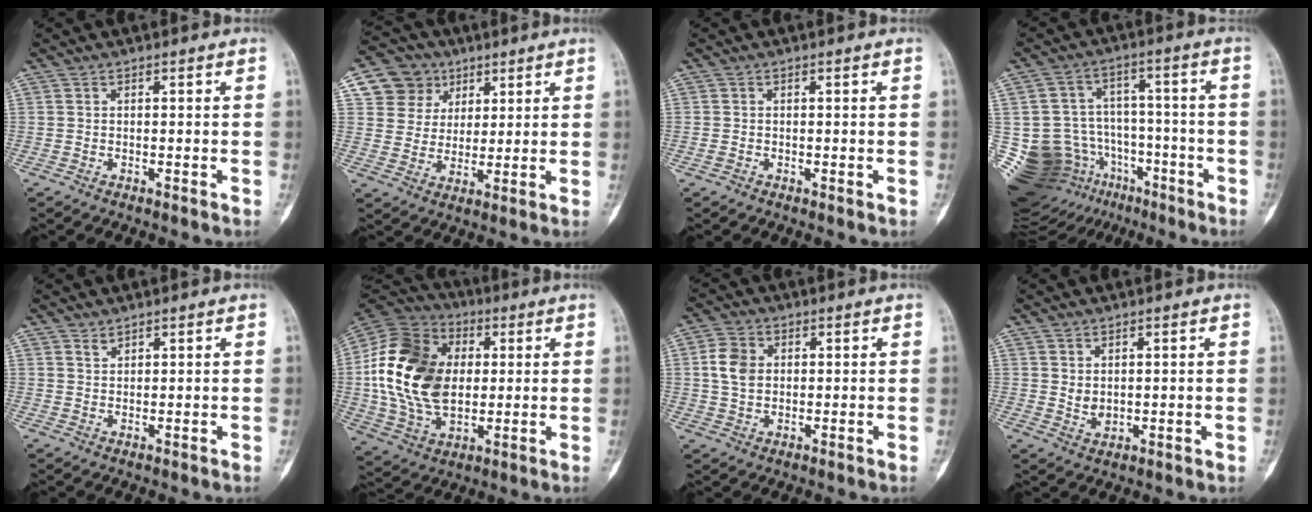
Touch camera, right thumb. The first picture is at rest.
{"total": 9.9, "force": [4.6, 8.6, 1.9], "torque": [0.003, -0.013, 0.084]}
{"total": 0.5, "force": [-0.2, 0.5, 0.1], "torque": [-0.004, 0.001, -0.004]}
{"total": 20.9, "force": [-11.9, 14.4, 9.4], "torque": [-0.174, 0.085, -0.180]}
{"total": 2.5, "force": [1.9, 1.5, 0.4], "torque": [0.008, -0.014, 0.033]}
{"total": 23.1, "force": [2.1, 15.8, 16.6], "torque": [-0.312, 0.000, 0.042]}
{"total": 6.2, "force": [1.0, 4.6, 4.0], "torque": [-0.069, 0.001, 0.017]}
{"total": 2.4, "force": [0.8, 1.7, 1.5], "torque": [-0.018, -0.009, 0.022]}